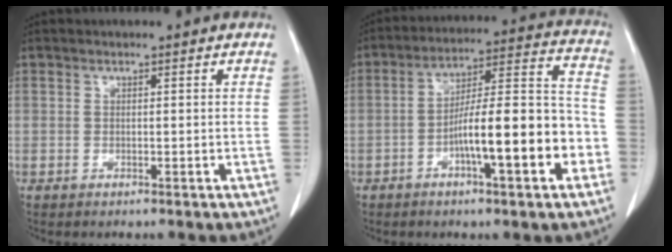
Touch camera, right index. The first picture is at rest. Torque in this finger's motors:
{"motor_torque": [1.83, -0.31, 0.70, 0.16]}